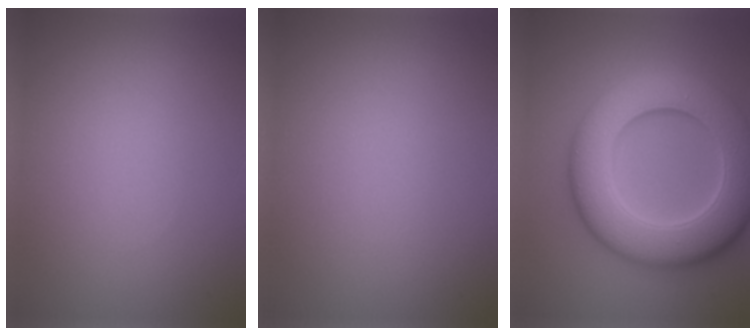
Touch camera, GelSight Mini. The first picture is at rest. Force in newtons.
{"total": 0.0}
{"total": 11.2, "press": 11.2, "slide": 0.2}